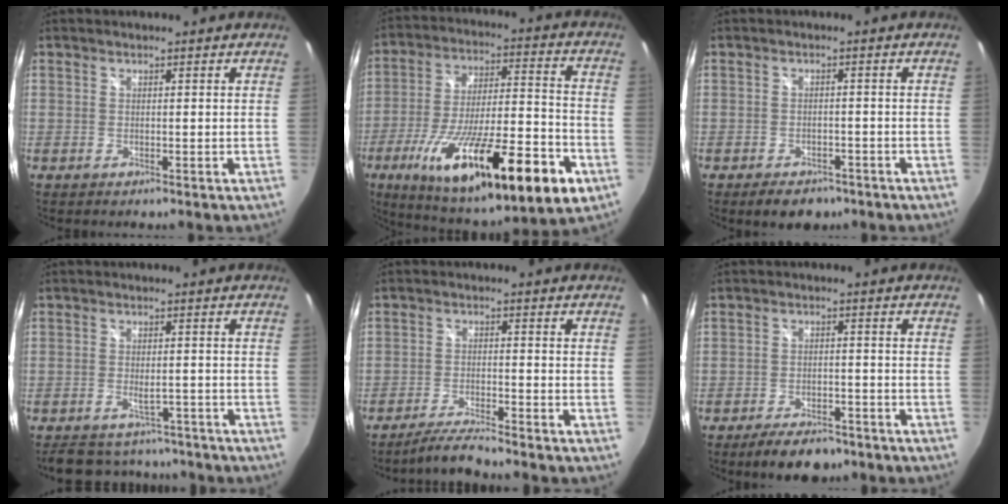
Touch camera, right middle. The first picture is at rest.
{"total": 28.6, "force": [-13.4, 6.4, 24.5], "torque": [-0.410, -0.056, -0.209]}
{"total": 5.8, "force": [-4.2, 3.1, 2.5], "torque": [-0.051, -0.004, -0.055]}
{"total": 11.0, "force": [-9.5, 4.5, 3.4], "torque": [-0.084, 0.011, -0.121]}
{"total": 5.5, "force": [-5.1, -0.5, 2.0], "torque": [-0.060, -0.008, -0.097]}
{"total": 7.9, "force": [-6.2, 3.2, 3.8], "torque": [-0.087, -0.001, -0.094]}